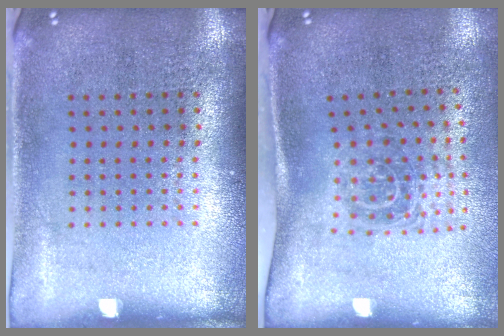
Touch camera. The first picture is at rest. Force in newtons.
{"total": 1.8, "press": 1.2, "slide": 1.3}